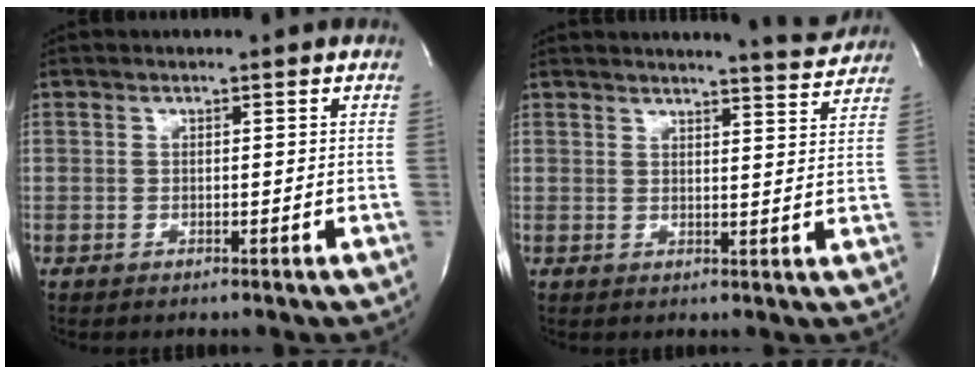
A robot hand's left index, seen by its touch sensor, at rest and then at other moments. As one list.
[{"total": 5.9, "force": [5.9, -0.2, 0.6], "torque": [-0.014, -0.024, 0.062]}]